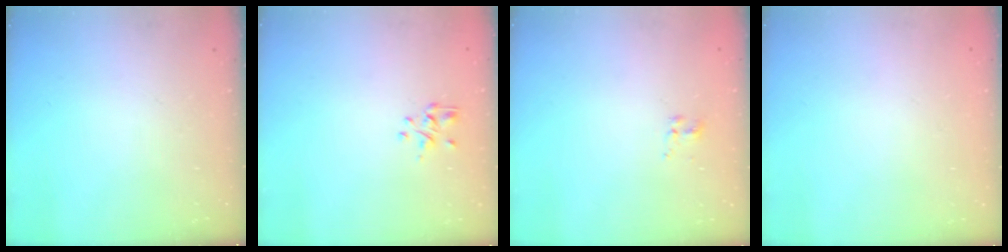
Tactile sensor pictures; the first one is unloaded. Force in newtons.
{"total": 1.2, "press": 1.0, "slide": 0.6}
{"total": 3.1, "press": 2.9, "slide": 1.1}
{"total": 1.6, "press": 1.6, "slide": 0.2}